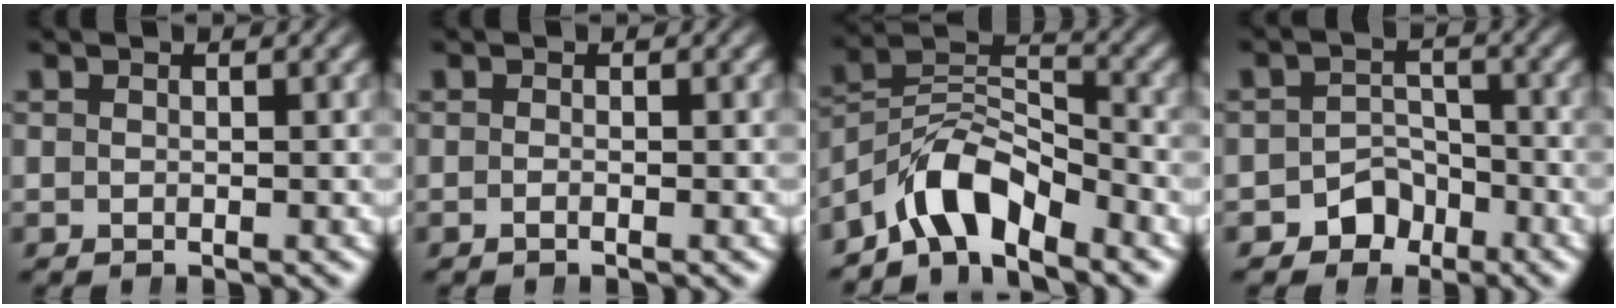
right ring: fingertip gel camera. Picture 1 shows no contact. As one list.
[{"total": 0.6, "force": [-0.5, 0.1, 0.4], "torque": [-0.008, 0.002, -0.012]}, {"total": 8.2, "force": [-3.2, 5.5, 5.2], "torque": [-0.096, -0.023, -0.050]}, {"total": 4.6, "force": [-3.0, 3.5, 0.8], "torque": [-0.013, -0.014, -0.049]}]